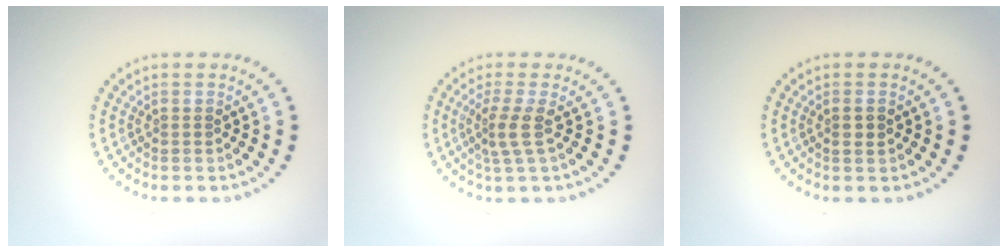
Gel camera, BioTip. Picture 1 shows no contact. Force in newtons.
{"total": 2.3, "press": 1.6, "slide": 1.6}
{"total": 0.9, "press": 0.9, "slide": 0.2}